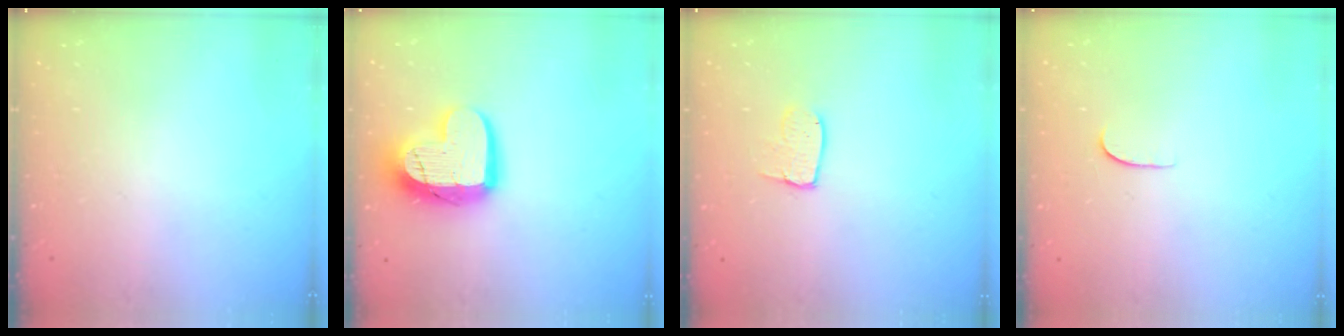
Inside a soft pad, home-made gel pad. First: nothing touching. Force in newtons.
{"total": 15.1, "press": 15.1, "slide": 1.3}
{"total": 5.1, "press": 5.1, "slide": 0.4}
{"total": 4.3, "press": 4.3, "slide": 0.2}